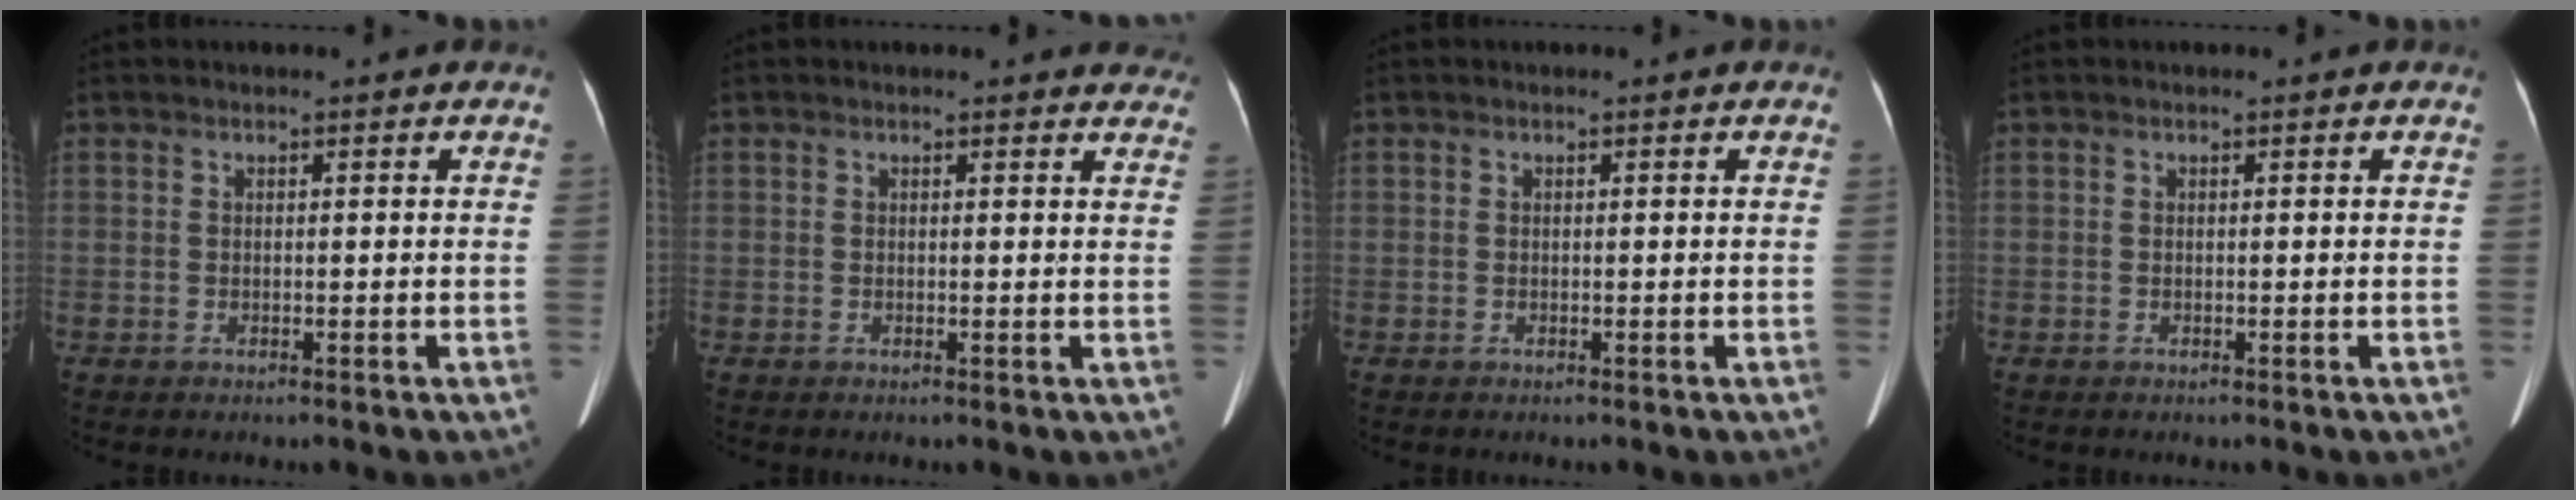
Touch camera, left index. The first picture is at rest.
{"total": 6.1, "force": [5.8, 1.9, 0.8], "torque": [0.019, -0.008, 0.031]}
{"total": 0.0}
{"total": 0.0}